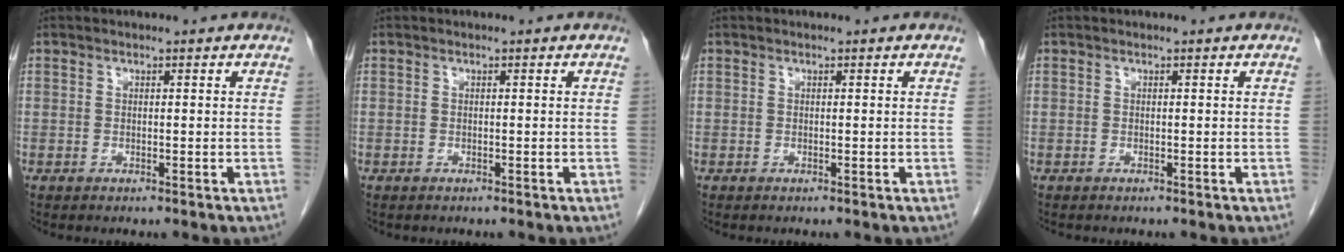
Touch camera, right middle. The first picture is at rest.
{"total": 0.0}
{"total": 0.0}
{"total": 0.0}